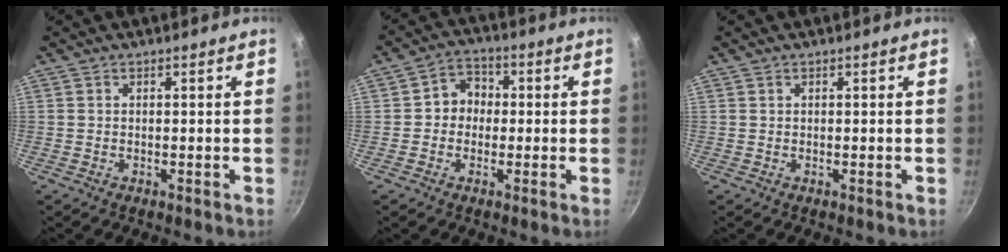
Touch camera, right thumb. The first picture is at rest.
{"total": 5.8, "force": [-0.1, 5.1, 2.8], "torque": [-0.005, 0.013, -0.013]}
{"total": 0.0}